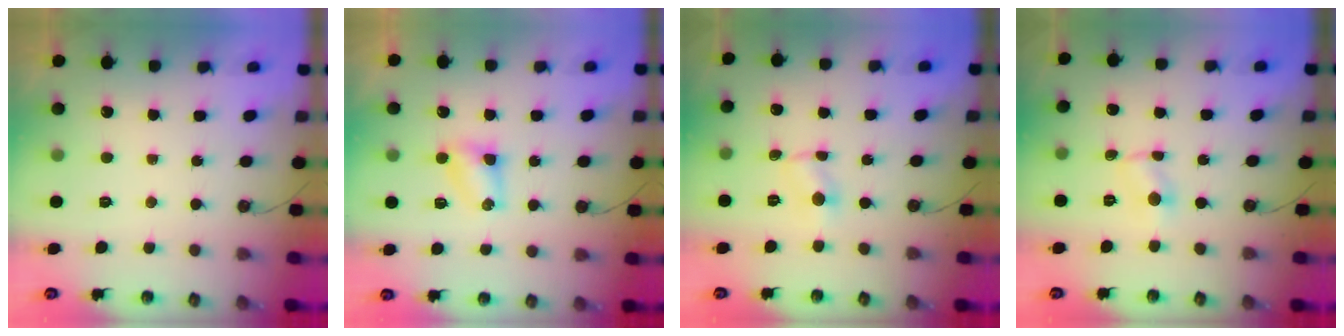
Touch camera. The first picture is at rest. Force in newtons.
{"total": 4.1, "press": 4.1, "slide": 0.4}
{"total": 1.8, "press": 1.8, "slide": 0.2}
{"total": 1.8, "press": 1.8, "slide": 0.2}